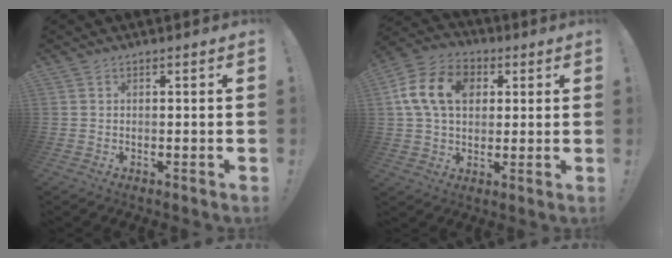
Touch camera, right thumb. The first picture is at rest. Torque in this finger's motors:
{"motor_torque": [1.09, 1.09, 1.03, 0.11, 0.09]}